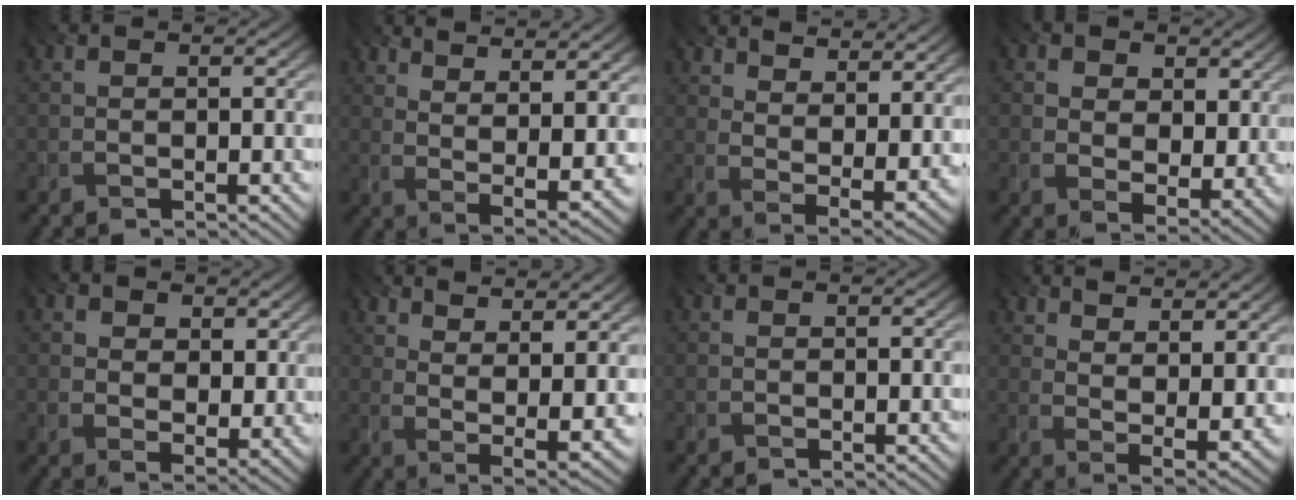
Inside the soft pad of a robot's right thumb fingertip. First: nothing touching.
{"total": 11.0, "force": [7.1, 2.8, 7.9], "torque": [-0.135, 0.004, 0.108]}
{"total": 10.7, "force": [8.0, 3.6, 6.2], "torque": [-0.115, -0.011, 0.118]}
{"total": 7.2, "force": [2.9, 5.0, 4.2], "torque": [-0.091, -0.007, 0.038]}
{"total": 5.9, "force": [2.6, 4.1, 3.4], "torque": [-0.080, -0.006, 0.037]}
{"total": 11.5, "force": [7.5, 3.3, 8.1], "torque": [-0.141, 0.004, 0.113]}
{"total": 0.0}
{"total": 10.1, "force": [7.0, 3.3, 6.5], "torque": [-0.119, -0.005, 0.107]}